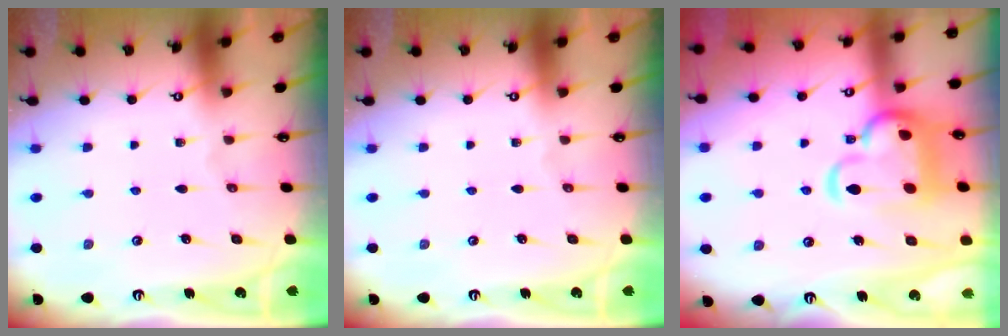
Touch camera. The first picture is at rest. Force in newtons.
{"total": 0.0}
{"total": 9.9, "press": 9.7, "slide": 1.9}